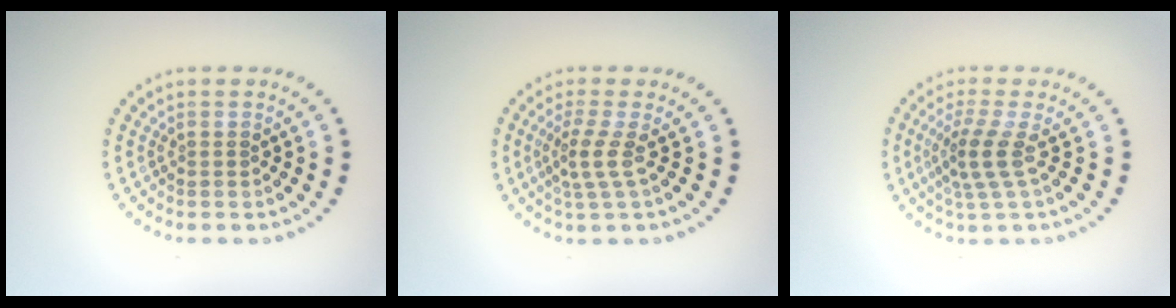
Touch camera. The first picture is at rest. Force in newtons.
{"total": 2.3, "press": 1.6, "slide": 1.7}
{"total": 2.9, "press": 2.2, "slide": 2.0}